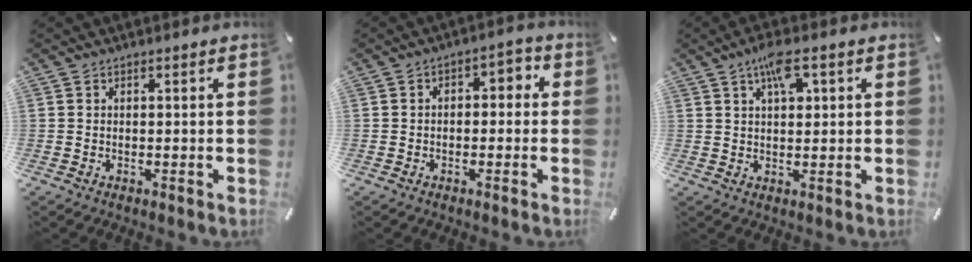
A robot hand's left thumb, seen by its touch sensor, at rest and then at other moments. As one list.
[{"total": 3.3, "force": [-1.9, 1.9, 1.9], "torque": [-0.034, 0.019, -0.041]}, {"total": 6.5, "force": [2.8, 2.9, 5.1], "torque": [-0.083, -0.001, 0.044]}]